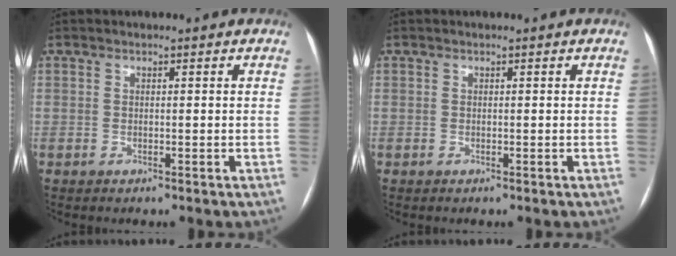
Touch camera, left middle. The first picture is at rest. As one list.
[{"total": 0.0}]